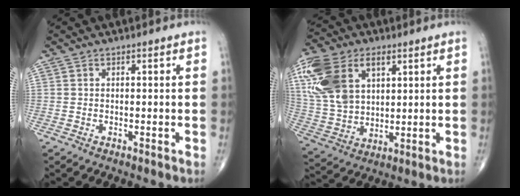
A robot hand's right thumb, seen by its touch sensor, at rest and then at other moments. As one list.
[{"total": 18.5, "force": [6.7, 11.7, 12.6], "torque": [-0.264, -0.008, 0.131]}]